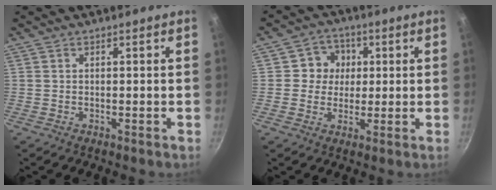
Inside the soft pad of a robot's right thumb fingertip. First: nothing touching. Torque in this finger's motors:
{"motor_torque": [-0.40, 0.26, 0.44, -0.26, -0.01]}